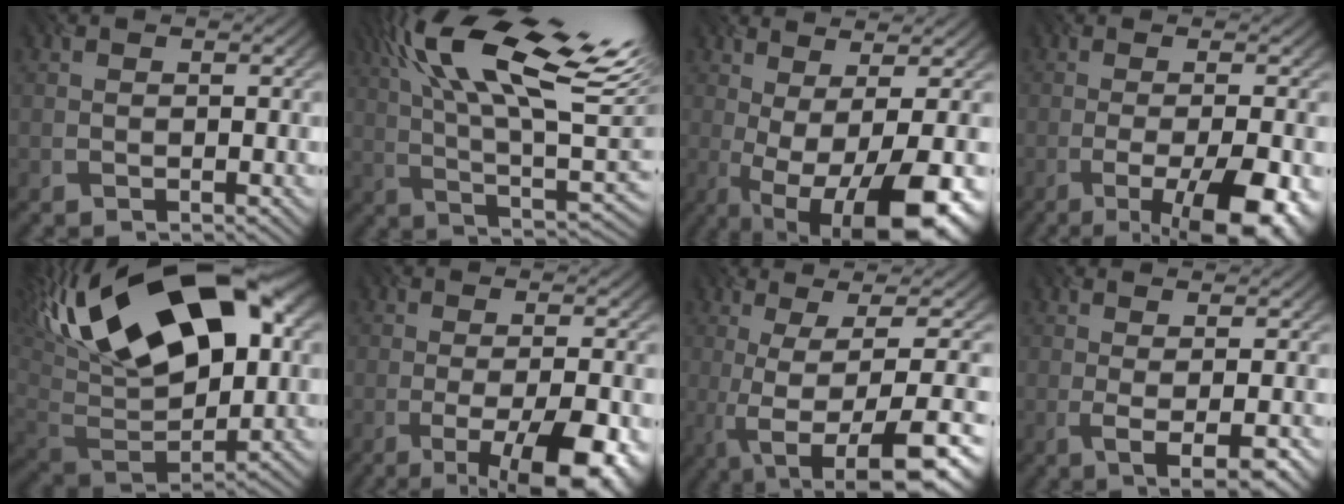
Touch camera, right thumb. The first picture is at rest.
{"total": 19.1, "force": [8.5, 5.9, 16.0], "torque": [-0.278, 0.050, 0.141]}
{"total": 14.4, "force": [-4.5, 4.6, 12.9], "torque": [-0.190, -0.003, -0.044]}
{"total": 13.1, "force": [-6.1, 3.9, 10.9], "torque": [-0.136, 0.005, -0.075]}
{"total": 20.6, "force": [9.6, 10.8, 14.7], "torque": [-0.321, 0.059, 0.173]}
{"total": 13.7, "force": [-6.1, 4.7, 11.4], "torque": [-0.136, 0.007, -0.073]}
{"total": 13.3, "force": [-3.1, 3.2, 12.6], "torque": [-0.160, 0.021, -0.034]}
{"total": 5.5, "force": [-1.3, 1.5, 5.1], "torque": [-0.068, 0.013, -0.010]}